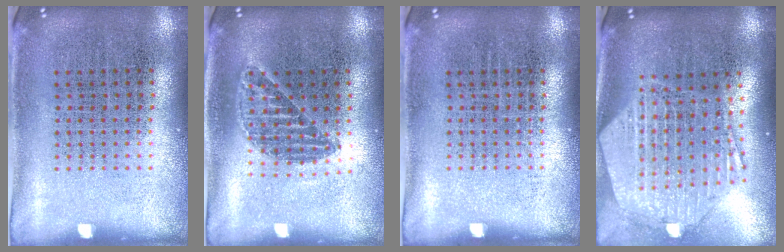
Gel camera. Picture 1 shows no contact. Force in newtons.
{"total": 1.1, "press": 1.0, "slide": 0.4}
{"total": 0.0}
{"total": 2.7, "press": 2.2, "slide": 1.5}